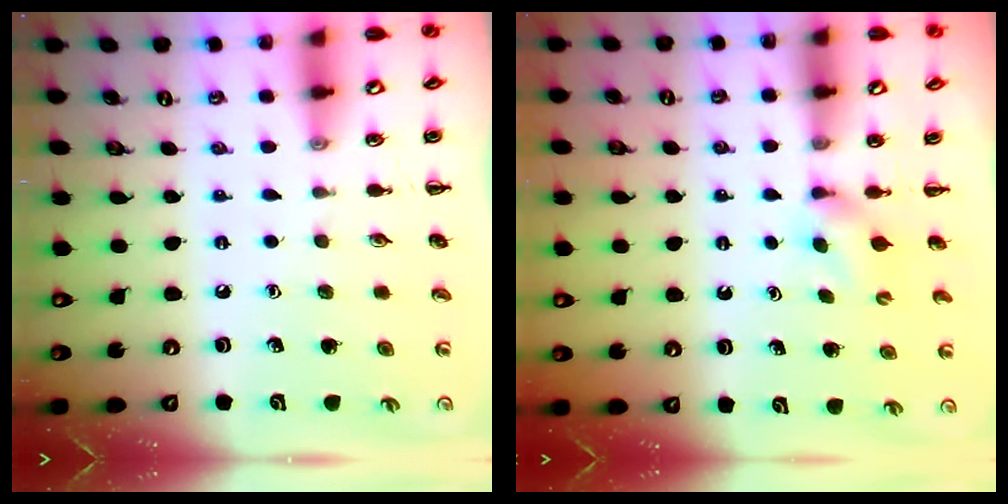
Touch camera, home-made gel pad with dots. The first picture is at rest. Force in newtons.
{"total": 2.9, "press": 2.8, "slide": 0.9}